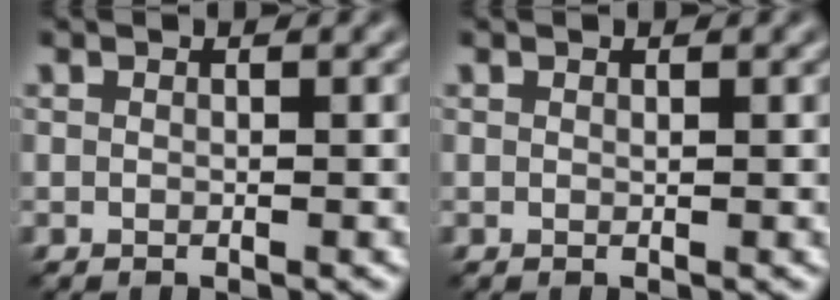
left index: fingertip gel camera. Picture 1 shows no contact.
{"total": 0.0}